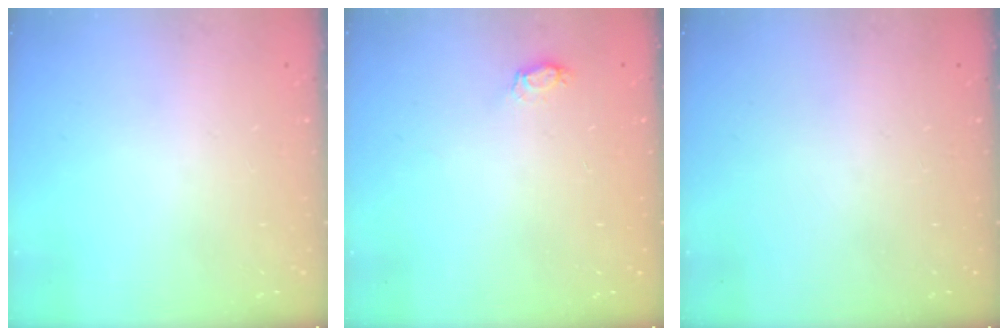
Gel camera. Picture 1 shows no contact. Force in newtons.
{"total": 4.7, "press": 4.4, "slide": 1.5}
{"total": 0.0}